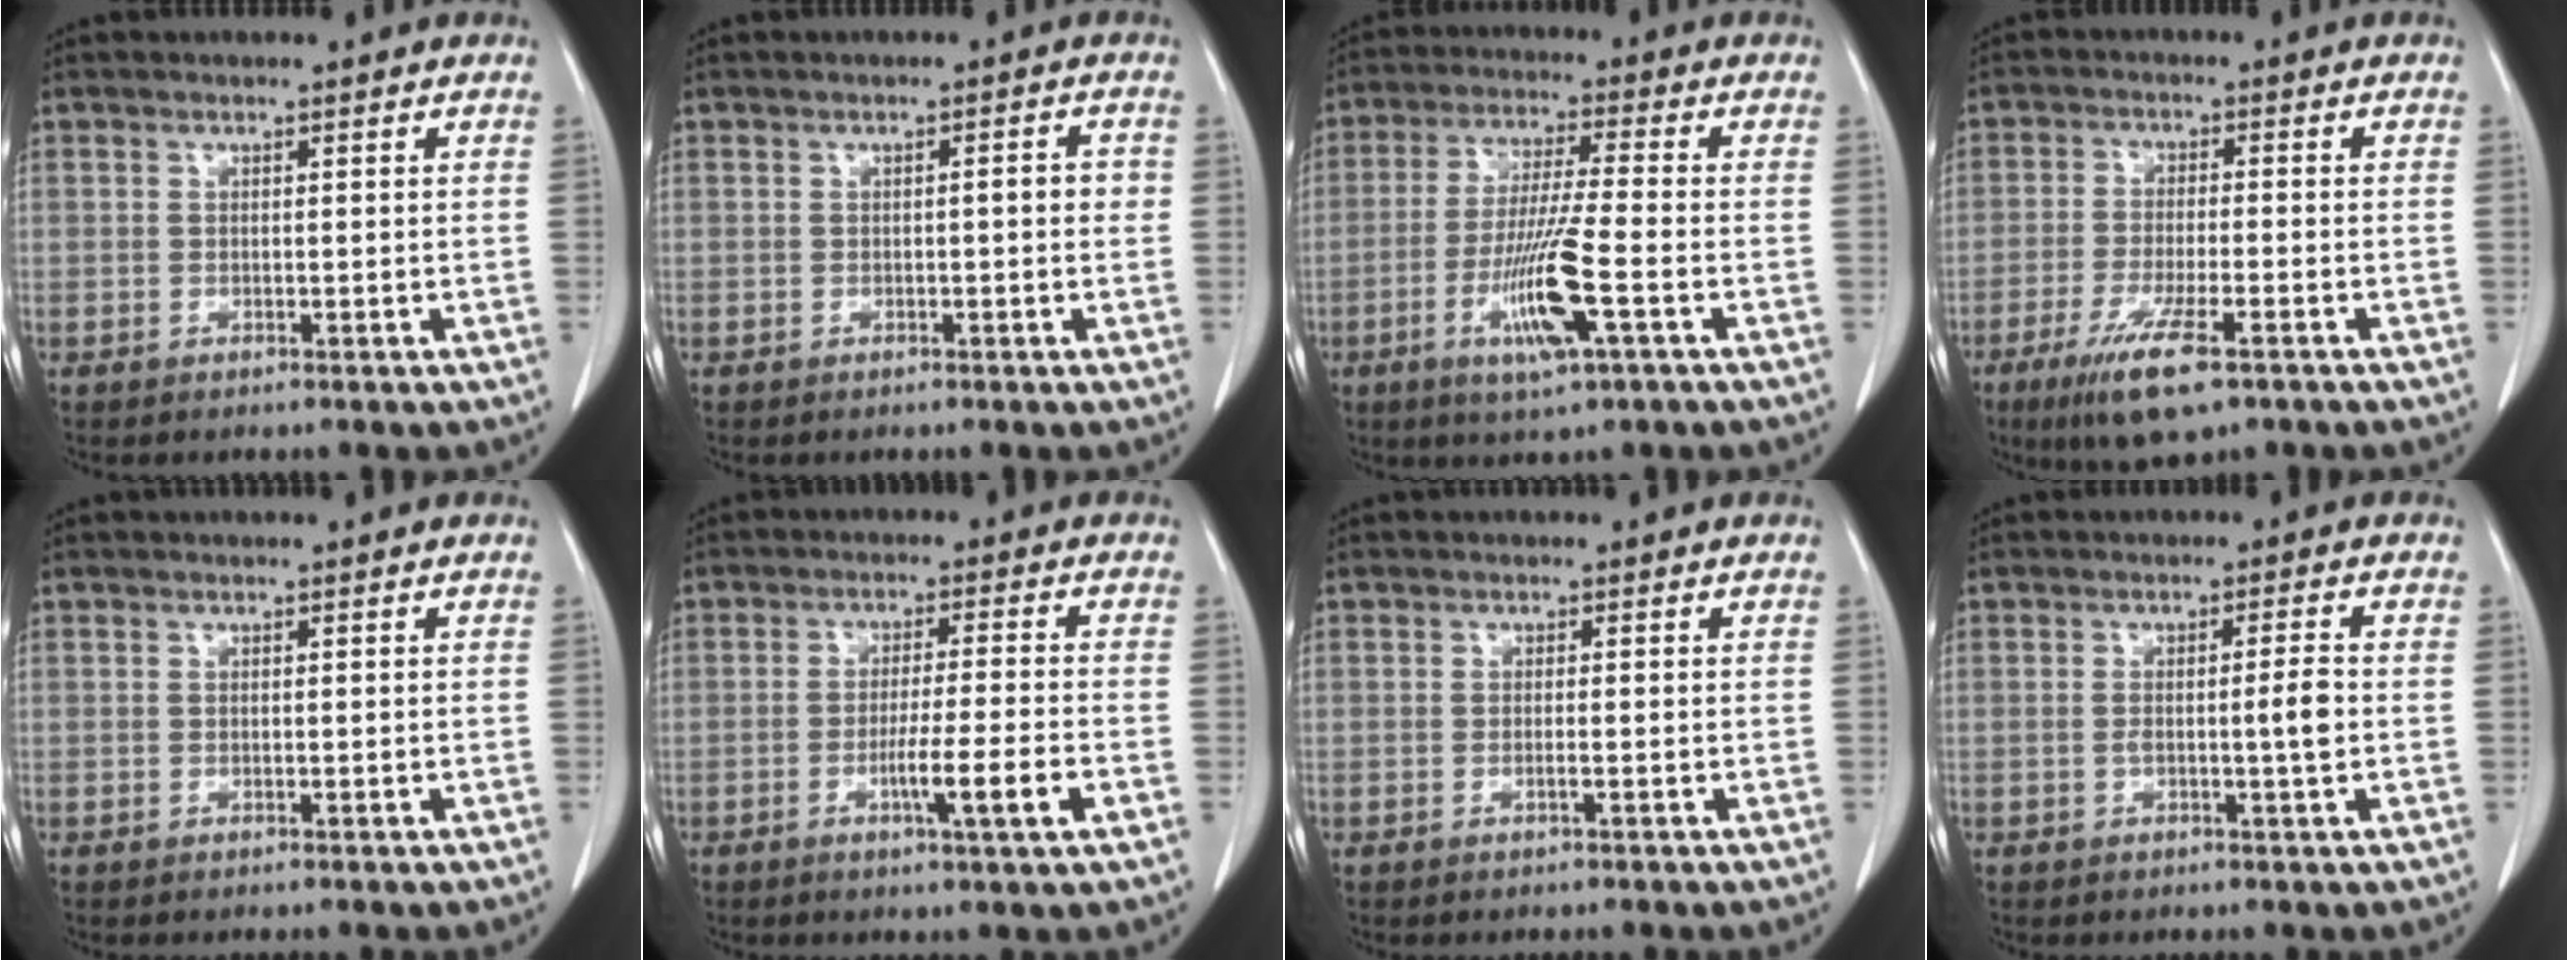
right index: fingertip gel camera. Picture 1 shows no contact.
{"total": 1.9, "force": [-0.1, 0.5, 1.8], "torque": [-0.025, 0.004, -0.003]}
{"total": 10.7, "force": [-3.8, 0.1, 10.0], "torque": [-0.194, -0.016, -0.072]}
{"total": 9.2, "force": [-5.5, 1.5, 7.3], "torque": [-0.137, -0.022, -0.091]}
{"total": 0.0}
{"total": 7.4, "force": [-2.7, -0.5, 6.9], "torque": [-0.109, -0.013, -0.045]}
{"total": 0.7, "force": [-0.3, -0.1, 0.7], "torque": [-0.012, 0.001, -0.005]}
{"total": 3.3, "force": [-0.5, -0.2, 3.3], "torque": [-0.055, 0.000, -0.008]}